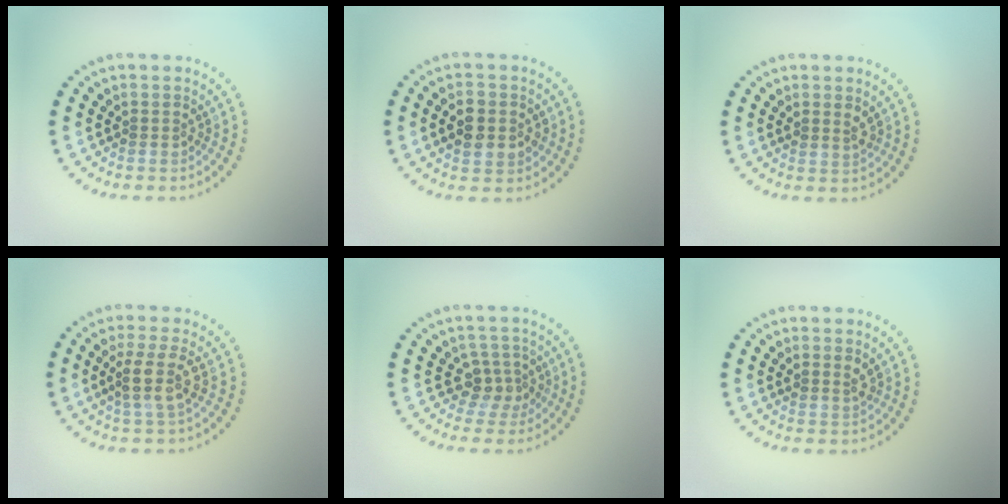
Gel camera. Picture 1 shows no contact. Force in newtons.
{"total": 3.9, "press": 3.9, "slide": 0.3}
{"total": 0.9, "press": 0.8, "slide": 0.5}
{"total": 2.9, "press": 2.2, "slide": 1.8}
{"total": 2.6, "press": 2.0, "slide": 1.6}
{"total": 0.9, "press": 0.8, "slide": 0.5}